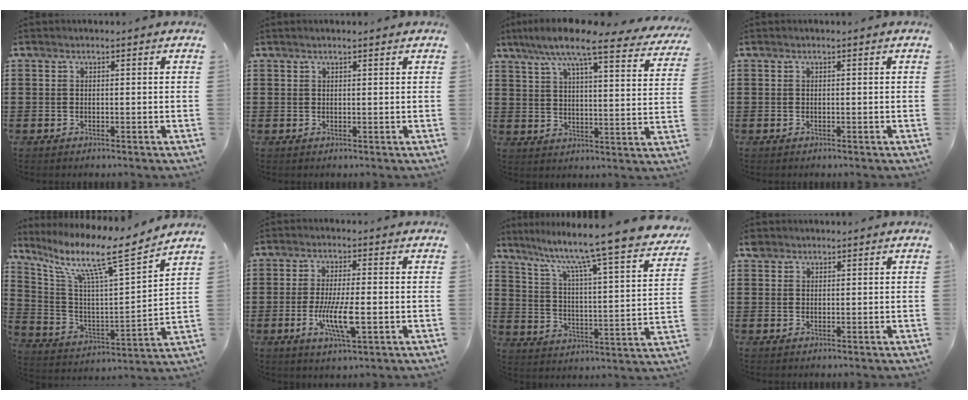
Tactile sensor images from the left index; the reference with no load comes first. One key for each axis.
{"total": 1.0, "fx": 0.7, "fy": 0.0, "fz": 0.6, "tx": -0.012, "ty": 0.000, "tz": 0.014}
{"total": 9.2, "fx": 7.4, "fy": 0.4, "fz": 5.3, "tx": -0.122, "ty": -0.038, "tz": 0.121}
{"total": 0.0}
{"total": 12.0, "fx": 8.4, "fy": 1.4, "fz": 8.5, "tx": -0.185, "ty": -0.049, "tz": 0.129}
{"total": 7.4, "fx": -1.6, "fy": 1.7, "fz": 7.1, "tx": -0.144, "ty": -0.013, "tz": -0.031}
{"total": 9.8, "fx": 8.2, "fy": -1.3, "fz": 5.1, "tx": -0.121, "ty": -0.076, "tz": 0.127}
{"total": 1.6, "fx": 1.2, "fy": 0.9, "fz": 0.3, "tx": -0.009, "ty": 0.006, "tz": 0.024}